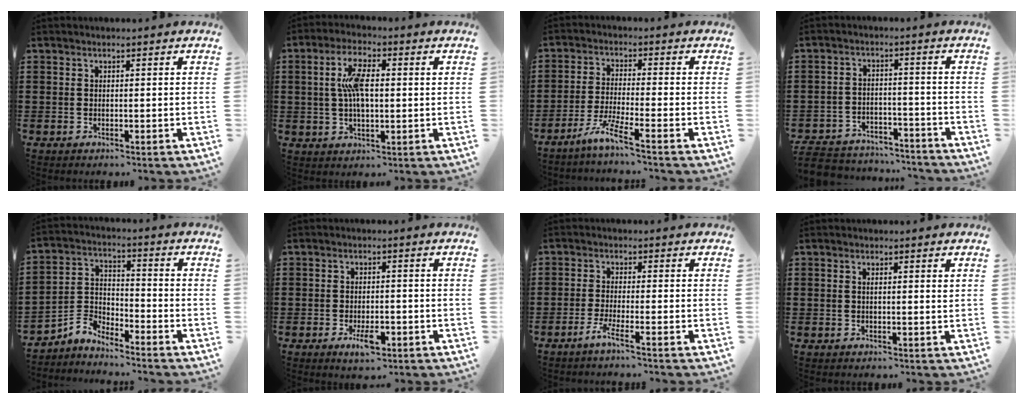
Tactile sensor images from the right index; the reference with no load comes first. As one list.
[{"total": 7.2, "force": [0.9, 2.6, 6.7], "torque": [-0.144, 0.007, 0.007]}, {"total": 5.1, "force": [-3.9, -0.5, 3.3], "torque": [-0.075, -0.013, -0.078]}, {"total": 4.9, "force": [-4.8, 1.0, 0.5], "torque": [-0.023, 0.005, -0.101]}, {"total": 4.1, "force": [-3.9, 1.1, 0.4], "torque": [-0.023, 0.003, -0.085]}, {"total": 3.9, "force": [-1.8, 1.5, 3.2], "torque": [-0.058, 0.001, -0.032]}, {"total": 3.1, "force": [-2.0, -0.4, 2.3], "torque": [-0.052, -0.010, -0.042]}, {"total": 1.0, "force": [0.4, 0.1, 0.9], "torque": [-0.019, 0.002, 0.007]}]